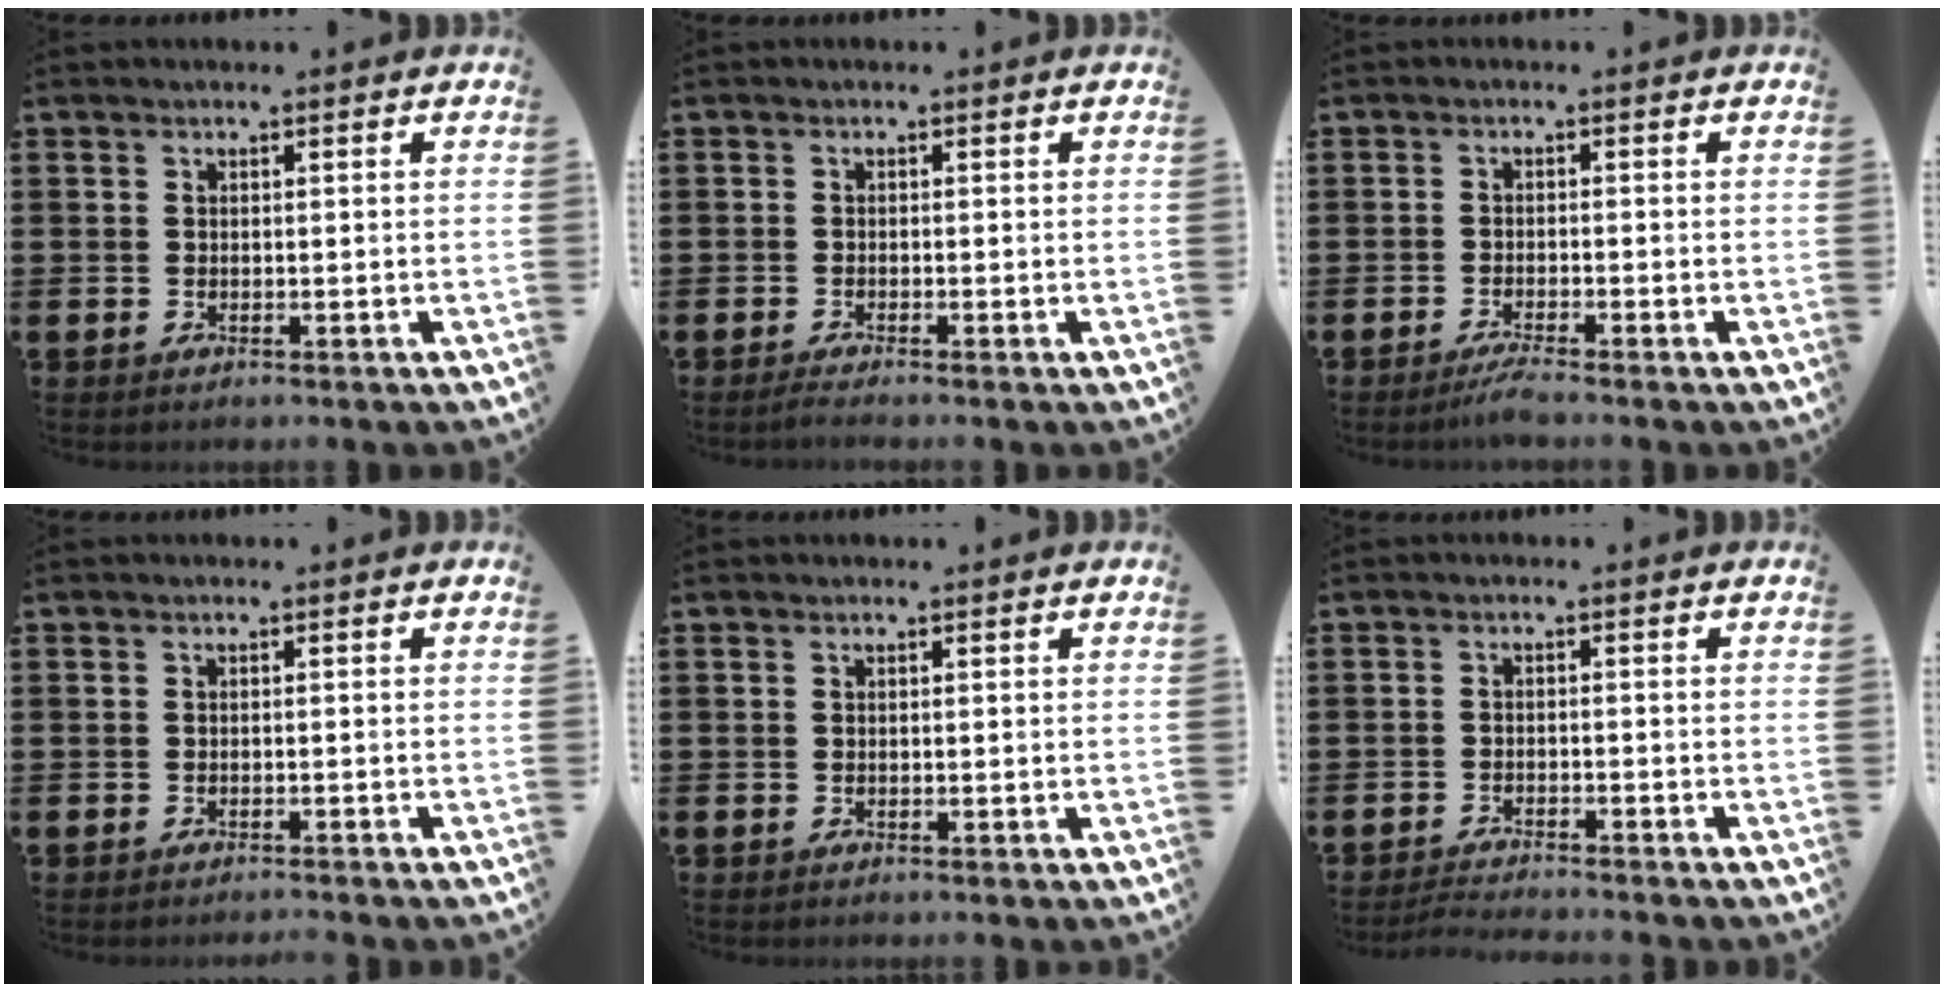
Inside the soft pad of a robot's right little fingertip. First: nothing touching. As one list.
[{"total": 0.9, "force": [-0.7, 0.0, 0.6], "torque": [-0.010, -0.003, -0.013]}, {"total": 2.1, "force": [-1.6, 0.0, 1.3], "torque": [-0.022, 0.002, -0.030]}, {"total": 0.7, "force": [-0.7, -0.2, 0.0], "torque": [0.000, 0.000, -0.015]}, {"total": 0.0}, {"total": 2.1, "force": [-2.1, -0.1, 0.1], "torque": [-0.004, 0.002, -0.043]}]